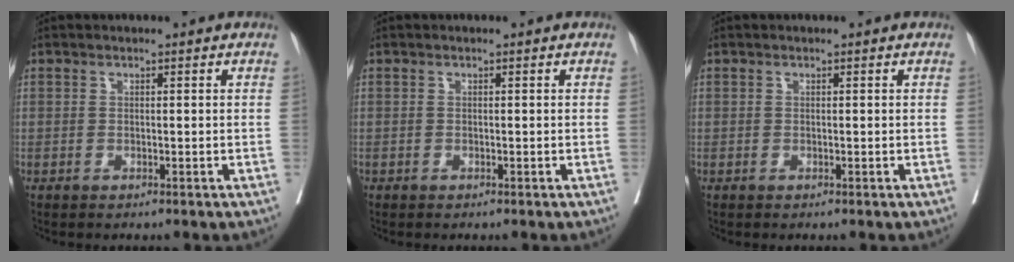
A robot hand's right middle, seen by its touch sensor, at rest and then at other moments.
{"total": 0.0}
{"total": 0.0}